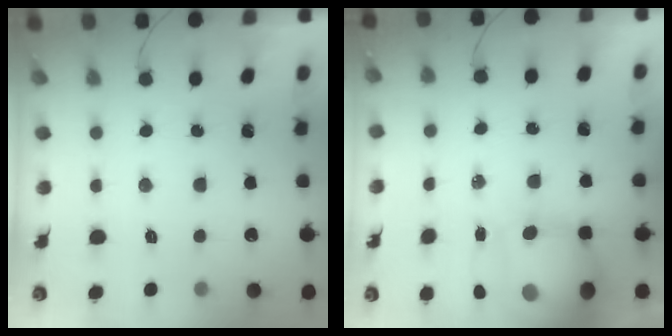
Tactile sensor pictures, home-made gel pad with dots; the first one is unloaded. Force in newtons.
{"total": 14.2, "press": 13.8, "slide": 3.3}